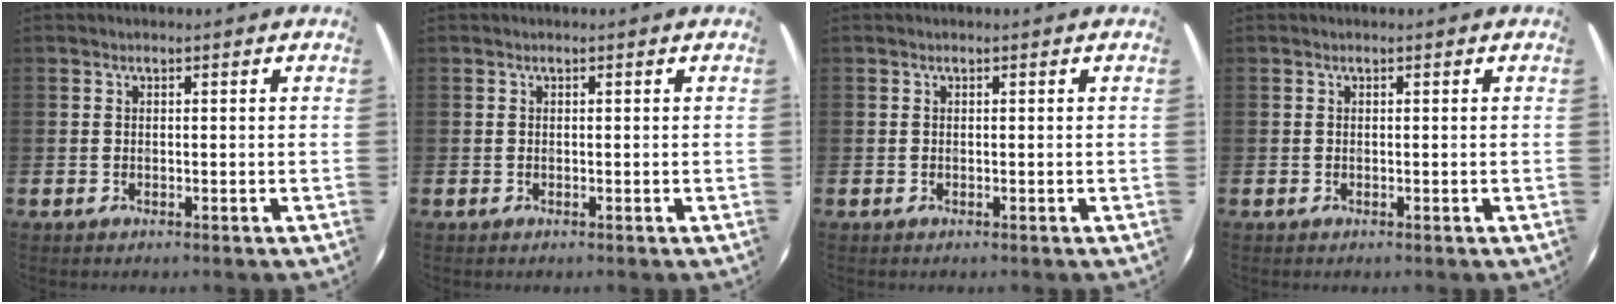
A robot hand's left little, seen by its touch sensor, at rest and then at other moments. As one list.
[{"total": 0.0}, {"total": 0.0}, {"total": 0.0}]